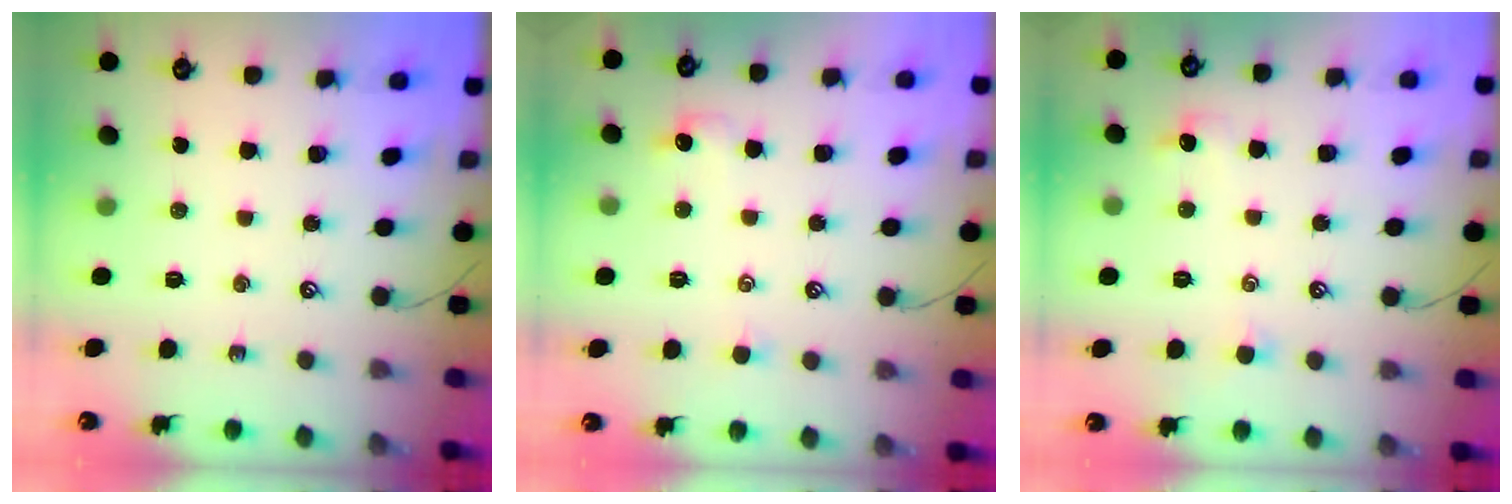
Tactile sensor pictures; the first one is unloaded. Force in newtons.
{"total": 1.6, "press": 1.4, "slide": 0.7}
{"total": 0.9, "press": 0.7, "slide": 0.6}